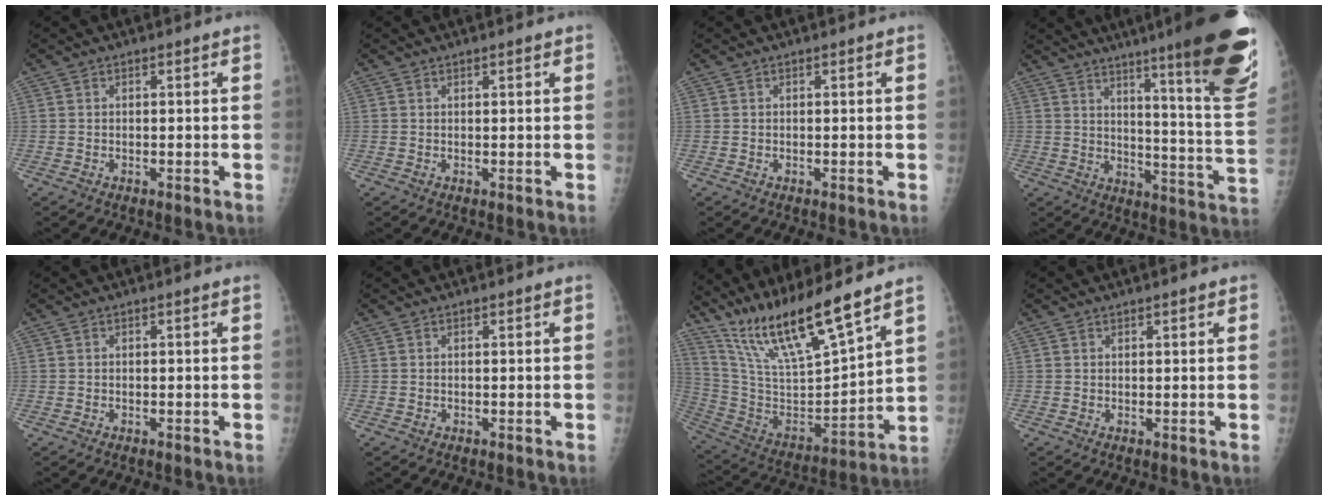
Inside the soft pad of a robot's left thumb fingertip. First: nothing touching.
{"total": 1.0, "force": [0.8, 0.4, 0.5], "torque": [-0.004, -0.002, 0.008]}
{"total": 0.0}
{"total": 25.3, "force": [16.3, 2.1, 19.2], "torque": [-0.229, -0.094, 0.221]}
{"total": 0.0}
{"total": 0.0}
{"total": 20.0, "force": [15.5, 2.7, 12.4], "torque": [-0.205, -0.074, 0.299]}
{"total": 1.2, "force": [0.9, 0.5, 0.7], "torque": [-0.003, -0.003, 0.009]}